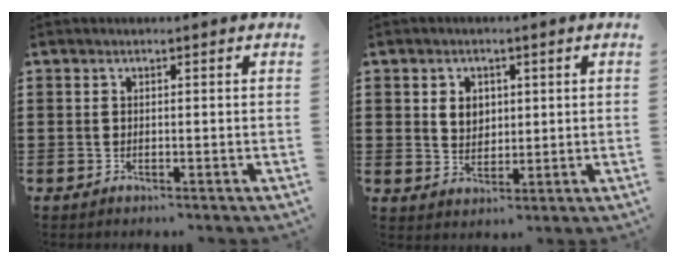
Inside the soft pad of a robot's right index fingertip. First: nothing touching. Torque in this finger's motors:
{"motor_torque": [0.03, 0.01, 0.09, 0.02]}